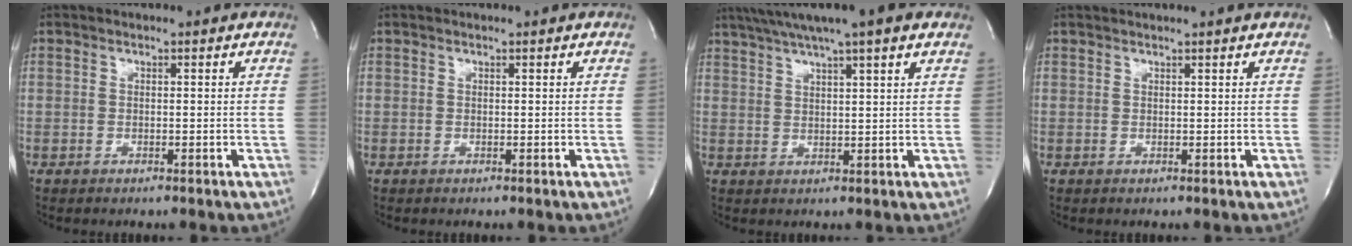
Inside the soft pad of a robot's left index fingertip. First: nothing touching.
{"total": 0.0}
{"total": 12.1, "force": [9.0, 0.7, 8.0], "torque": [-0.139, 0.039, 0.125]}
{"total": 2.2, "force": [1.8, -0.9, 0.8], "torque": [-0.011, 0.009, 0.029]}